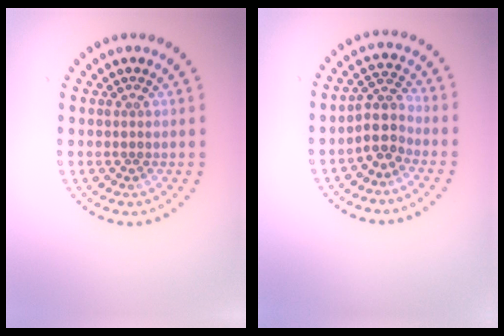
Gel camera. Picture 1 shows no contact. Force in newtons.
{"total": 2.9, "press": 2.3, "slide": 1.6}